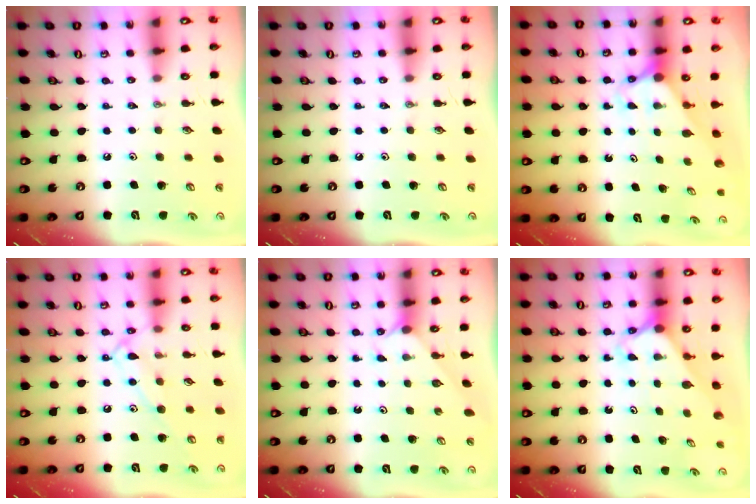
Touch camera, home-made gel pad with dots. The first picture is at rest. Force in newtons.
{"total": 0.0}
{"total": 2.9, "press": 2.9, "slide": 0.0}
{"total": 11.5, "press": 11.5, "slide": 0.8}
{"total": 1.6, "press": 1.6, "slide": 0.3}
{"total": 2.3, "press": 2.3, "slide": 0.2}